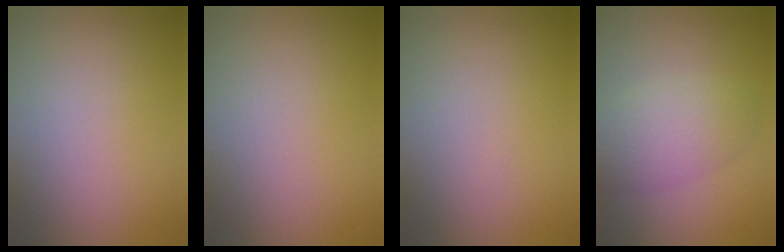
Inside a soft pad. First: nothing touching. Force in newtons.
{"total": 0.0}
{"total": 0.0}
{"total": 4.2, "press": 4.2, "slide": 0.3}